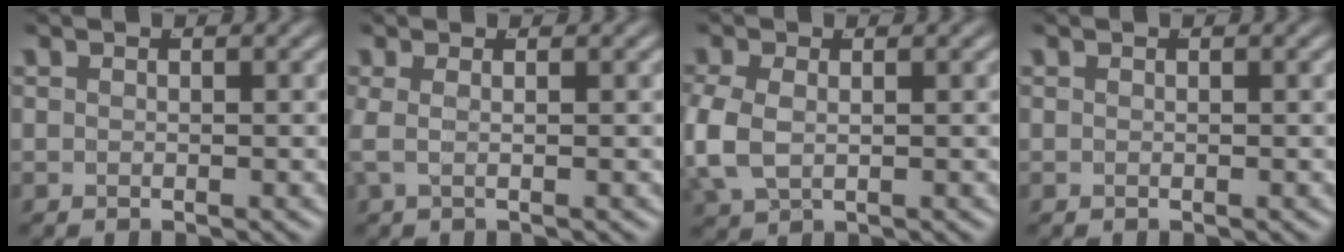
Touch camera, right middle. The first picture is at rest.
{"total": 1.8, "force": [0.3, 0.5, 1.7], "torque": [-0.042, 0.002, 0.007]}
{"total": 3.2, "force": [-0.1, 2.3, 2.3], "torque": [-0.077, -0.015, 0.014]}
{"total": 0.0}